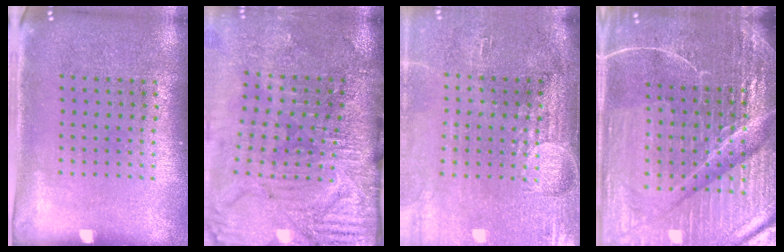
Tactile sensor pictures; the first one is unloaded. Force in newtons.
{"total": 4.9, "press": 4.1, "slide": 2.8}
{"total": 4.5, "press": 3.8, "slide": 2.5}
{"total": 6.8, "press": 6.0, "slide": 3.3}